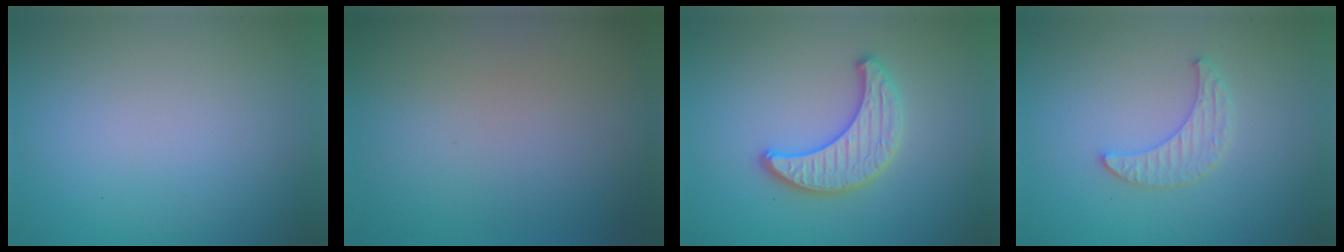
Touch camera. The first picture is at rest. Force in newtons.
{"total": 0.0}
{"total": 3.3, "press": 3.3, "slide": 0.4}
{"total": 2.2, "press": 2.2, "slide": 0.5}